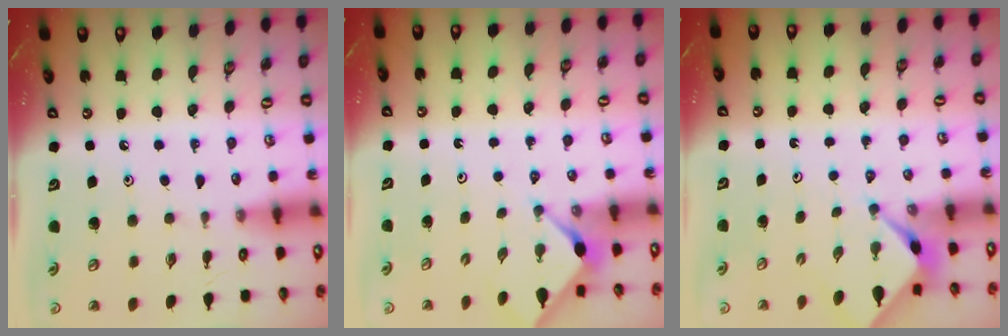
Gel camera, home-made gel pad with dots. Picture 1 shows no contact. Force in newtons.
{"total": 3.0, "press": 2.9, "slide": 0.4}
{"total": 2.2, "press": 2.2, "slide": 0.3}